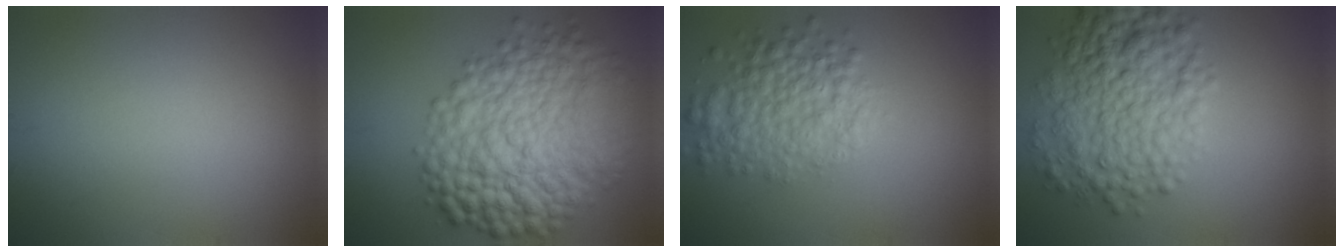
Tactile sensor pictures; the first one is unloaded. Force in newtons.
{"total": 12.1, "press": 12.1, "slide": 0.2}
{"total": 5.4, "press": 5.4, "slide": 0.2}
{"total": 7.8, "press": 7.8, "slide": 0.0}